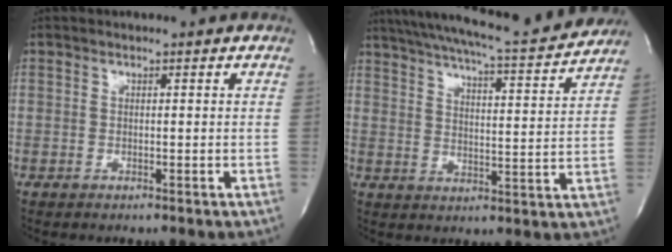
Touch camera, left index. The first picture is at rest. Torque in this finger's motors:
{"motor_torque": [0.57, -0.58, 0.44, 0.18]}